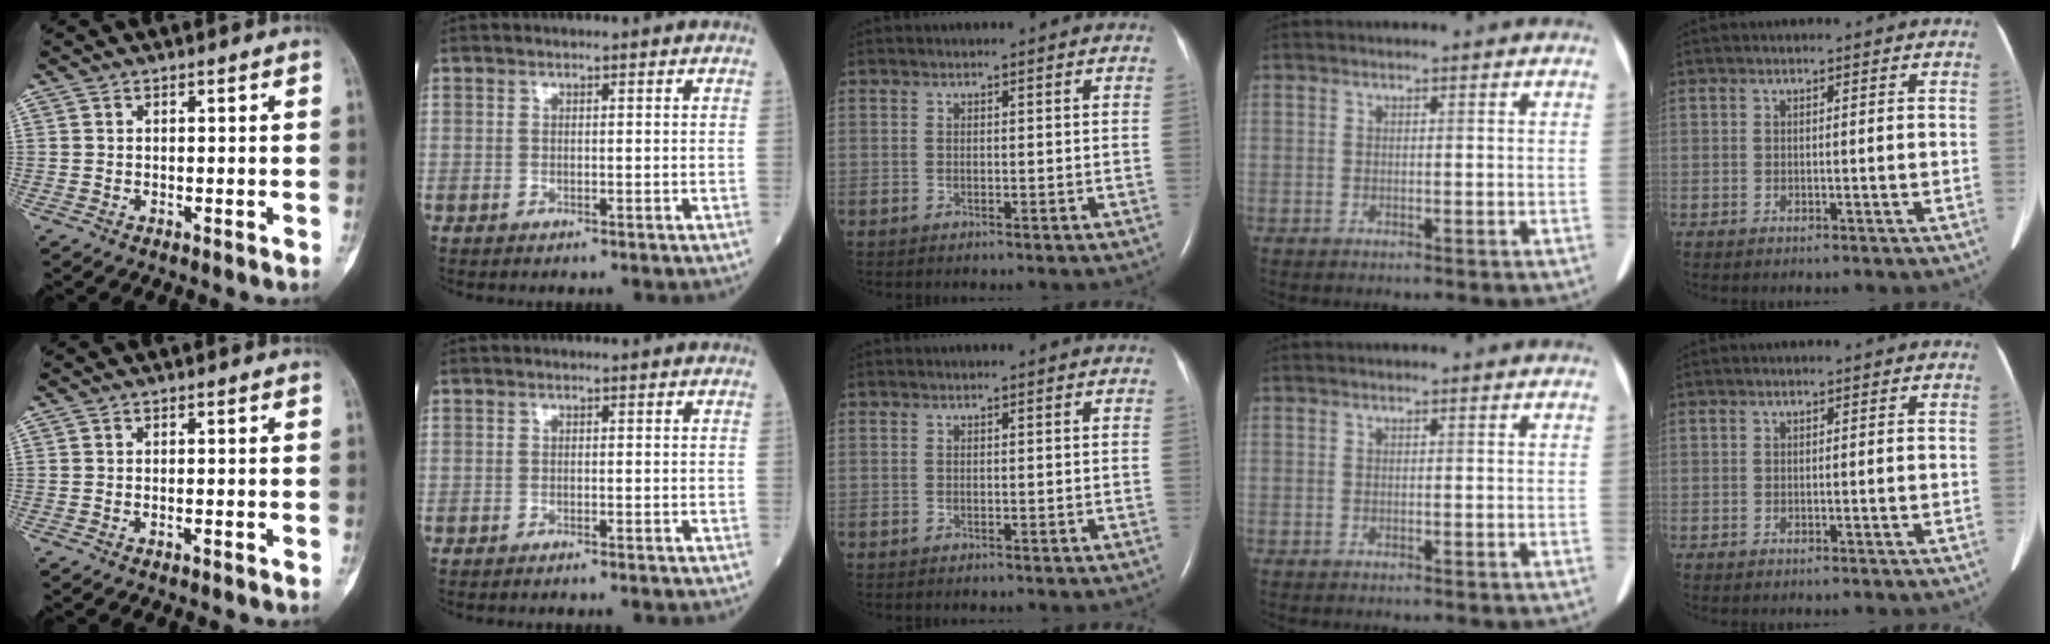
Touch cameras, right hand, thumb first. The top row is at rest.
{"thumb": {"total": 0.7, "force": [-0.3, 0.2, 0.6], "torque": [-0.014, 0.005, -0.003]}, "index": {"total": 1.5, "force": [-1.4, 0.0, 0.6], "torque": [-0.009, -0.001, -0.016]}}